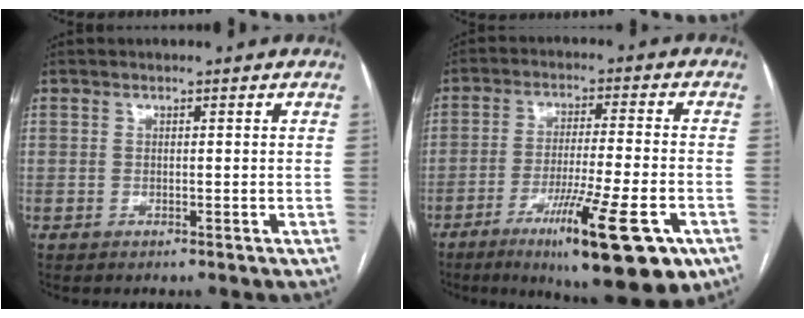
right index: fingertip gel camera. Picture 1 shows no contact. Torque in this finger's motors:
{"motor_torque": [1.42, -0.73, 0.29, 0.05]}